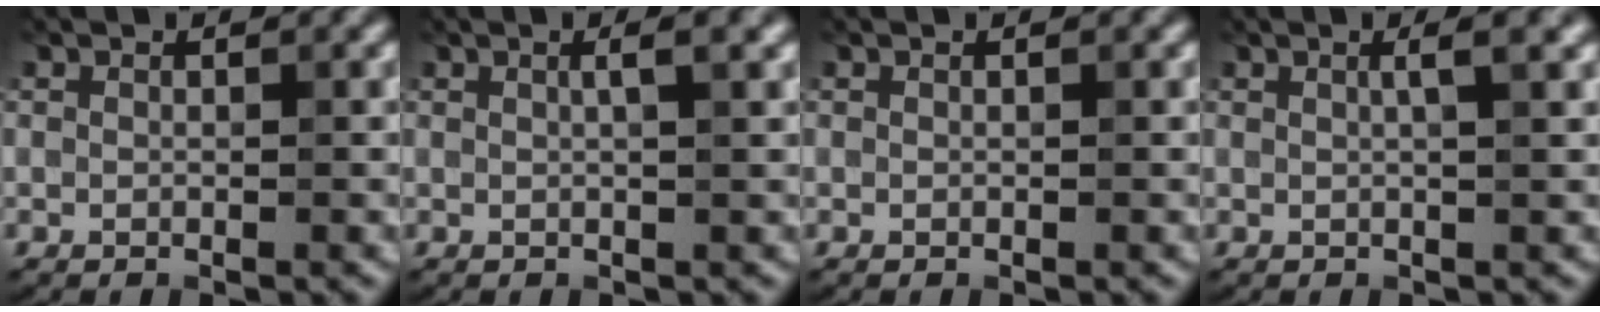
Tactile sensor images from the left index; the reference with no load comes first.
{"total": 2.2, "force": [0.7, 0.8, 2.0], "torque": [-0.022, 0.006, -0.003]}
{"total": 0.0}
{"total": 2.4, "force": [0.7, 0.8, 2.1], "torque": [-0.025, 0.009, -0.003]}